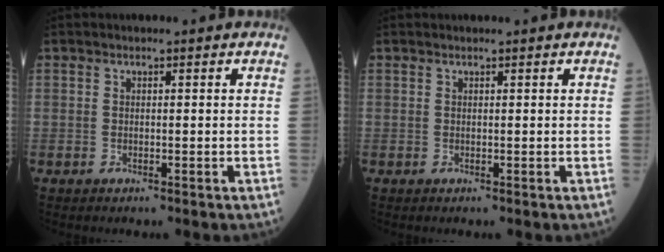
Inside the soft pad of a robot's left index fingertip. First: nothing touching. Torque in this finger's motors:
{"motor_torque": [0.12, 0.36, -0.09, -0.01]}